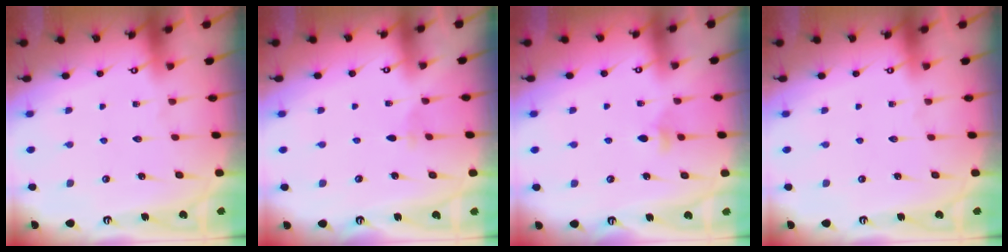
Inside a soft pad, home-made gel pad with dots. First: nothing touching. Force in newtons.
{"total": 1.6, "press": 1.6, "slide": 0.4}
{"total": 4.9, "press": 4.8, "slide": 0.8}
{"total": 0.0}